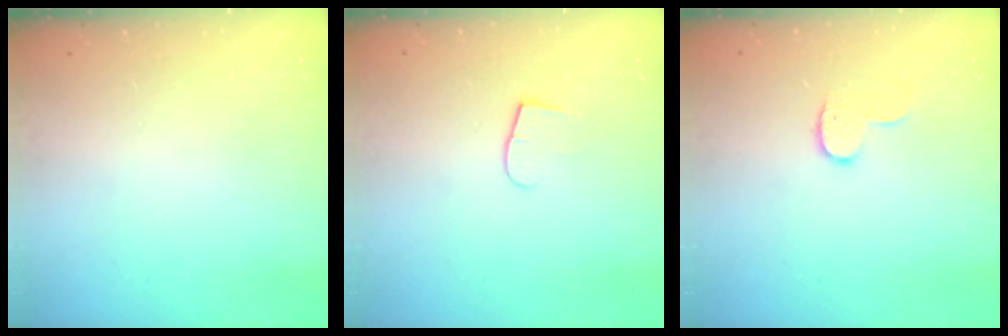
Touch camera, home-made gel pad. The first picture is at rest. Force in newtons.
{"total": 5.7, "press": 5.7, "slide": 0.5}
{"total": 8.1, "press": 8.1, "slide": 0.4}